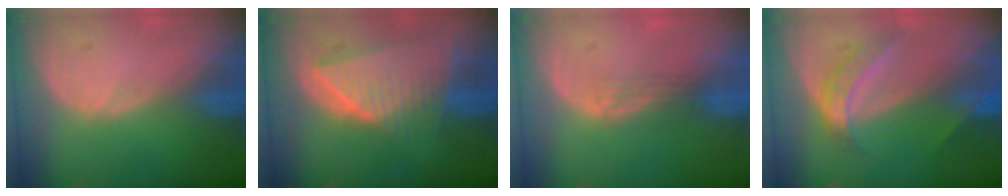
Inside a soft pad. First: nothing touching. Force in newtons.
{"total": 9.1, "press": 8.2, "slide": 4.1}
{"total": 2.1, "press": 1.6, "slide": 1.3}
{"total": 5.9, "press": 4.9, "slide": 3.3}